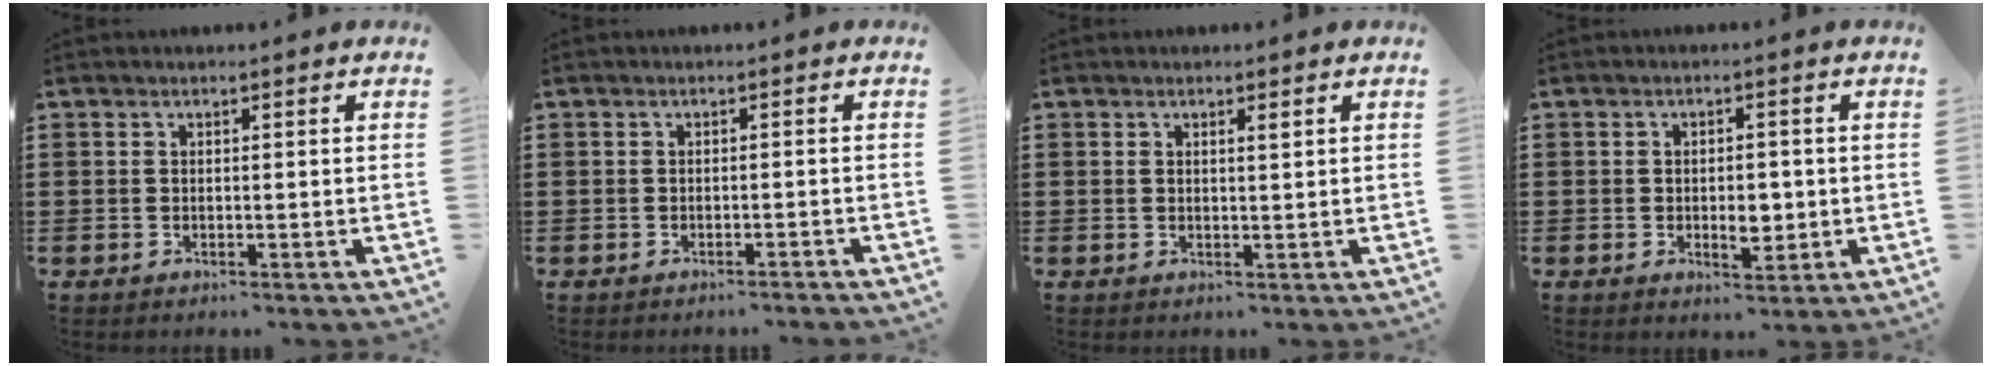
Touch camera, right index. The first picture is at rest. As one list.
[{"total": 0.9, "force": [-0.9, -0.1, 0.1], "torque": [-0.005, 0.000, -0.018]}, {"total": 0.9, "force": [0.4, 0.2, 0.8], "torque": [-0.015, 0.002, 0.007]}, {"total": 4.0, "force": [-0.6, 2.1, 3.3], "torque": [-0.053, 0.003, -0.013]}]